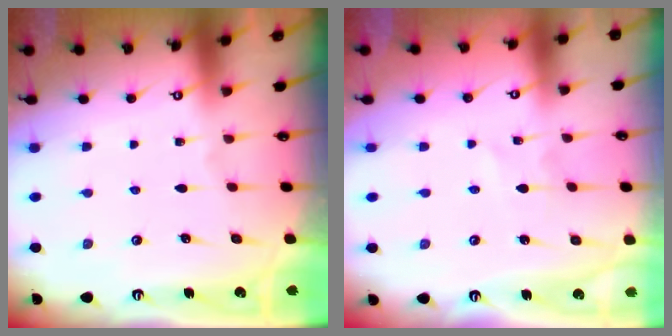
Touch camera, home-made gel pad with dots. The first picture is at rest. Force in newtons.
{"total": 2.6, "press": 2.5, "slide": 0.4}